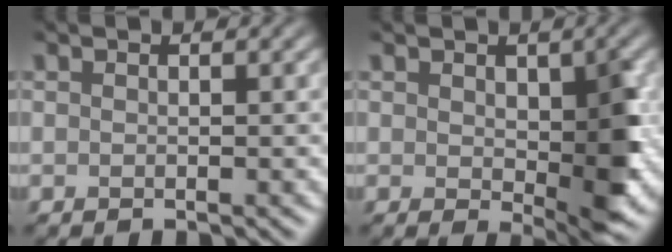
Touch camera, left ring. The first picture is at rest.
{"total": 5.3, "force": [-0.1, 2.7, 4.6], "torque": [-0.070, -0.011, 0.010]}